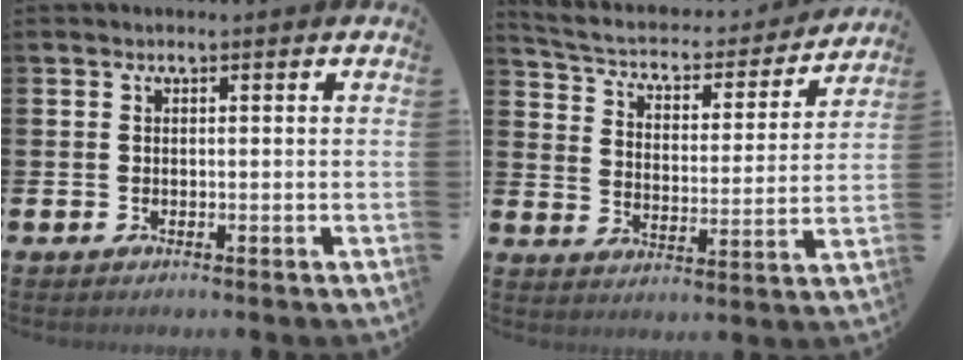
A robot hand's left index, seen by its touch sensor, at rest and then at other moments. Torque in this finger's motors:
{"motor_torque": [0.36, -1.78, 0.20, 0.04]}